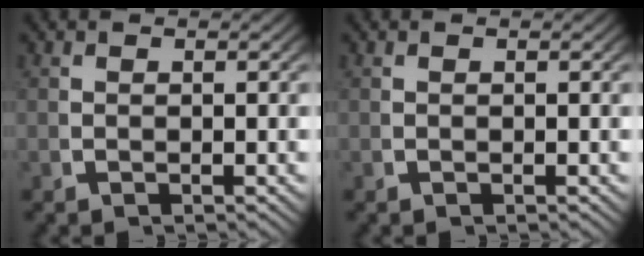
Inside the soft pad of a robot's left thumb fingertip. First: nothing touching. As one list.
[{"total": 0.0}]